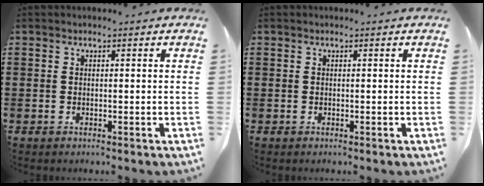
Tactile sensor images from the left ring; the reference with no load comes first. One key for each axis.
{"total": 0.0}